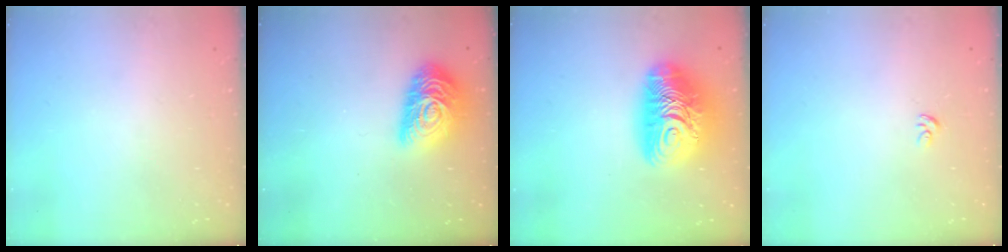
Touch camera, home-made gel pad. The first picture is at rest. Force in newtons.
{"total": 15.8, "press": 15.7, "slide": 0.9}
{"total": 18.0, "press": 17.9, "slide": 1.4}
{"total": 2.4, "press": 2.4, "slide": 0.1}